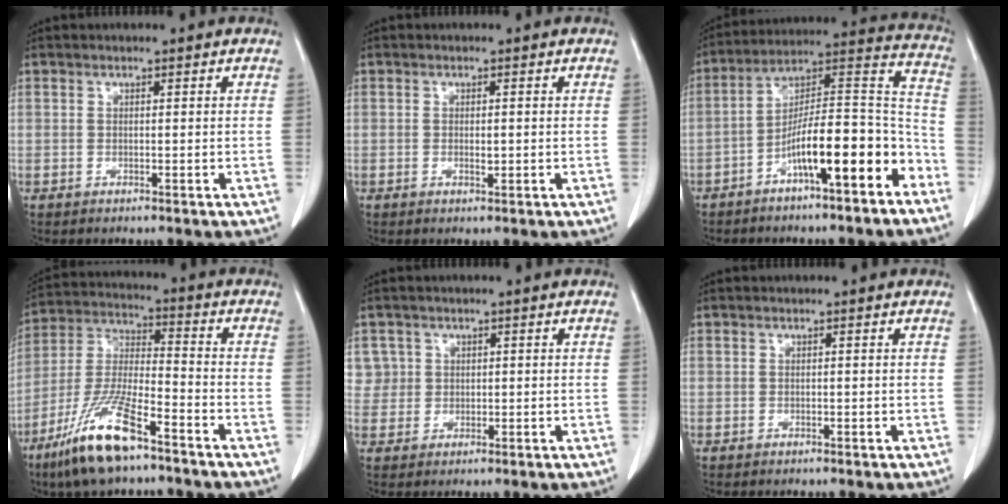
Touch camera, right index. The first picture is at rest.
{"total": 1.2, "force": [0.0, 0.5, 1.1], "torque": [-0.020, -0.003, 0.001]}
{"total": 15.6, "force": [-8.1, 2.9, 13.0], "torque": [-0.201, 0.037, -0.125]}
{"total": 13.9, "force": [-9.0, 2.6, 10.3], "torque": [-0.222, -0.026, -0.169]}
{"total": 3.5, "force": [1.3, 3.2, -0.3], "torque": [0.025, 0.006, 0.021]}
{"total": 0.0}